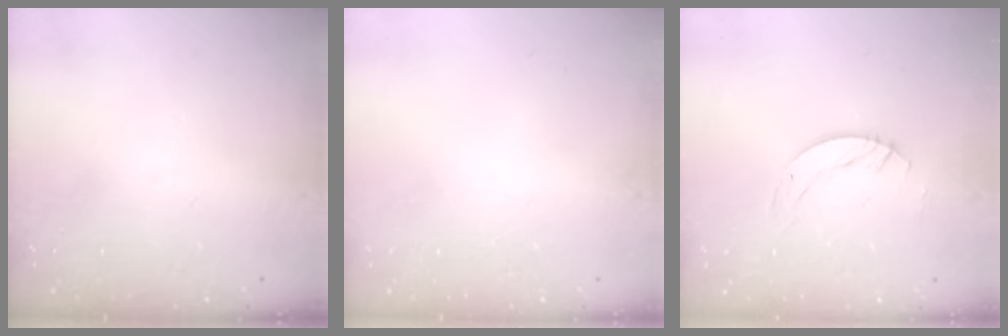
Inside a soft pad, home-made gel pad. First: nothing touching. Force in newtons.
{"total": 0.0}
{"total": 4.1, "press": 4.1, "slide": 0.4}